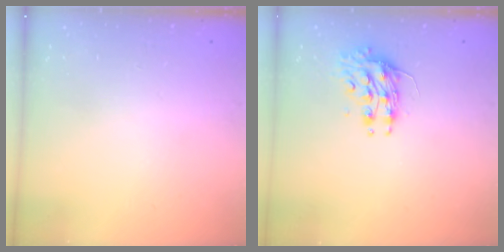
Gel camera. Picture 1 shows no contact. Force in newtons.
{"total": 10.4, "press": 10.3, "slide": 0.8}